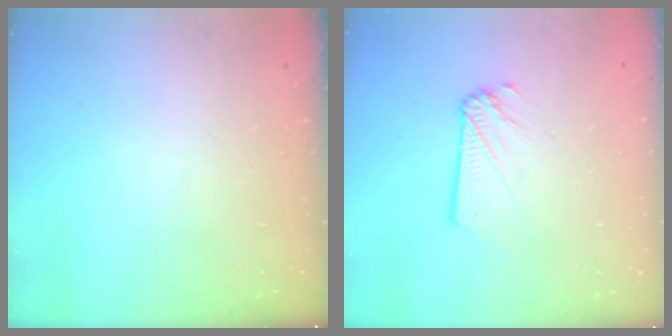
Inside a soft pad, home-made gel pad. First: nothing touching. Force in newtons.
{"total": 2.1, "press": 2.1, "slide": 0.3}